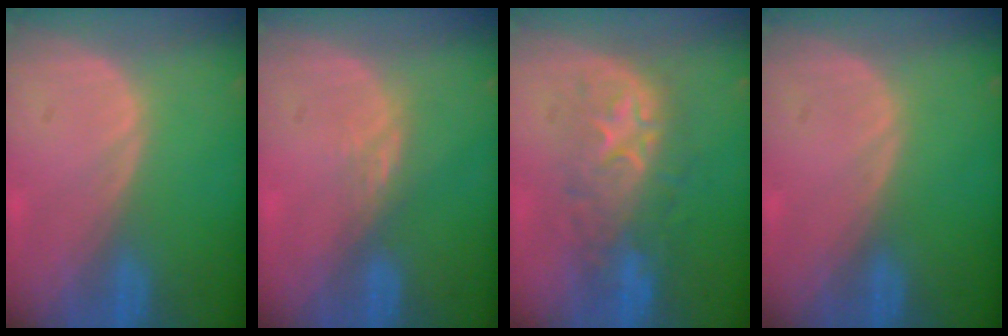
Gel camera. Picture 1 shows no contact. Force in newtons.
{"total": 2.4, "press": 1.9, "slide": 1.4}
{"total": 8.6, "press": 8.6, "slide": 0.5}
{"total": 0.0}